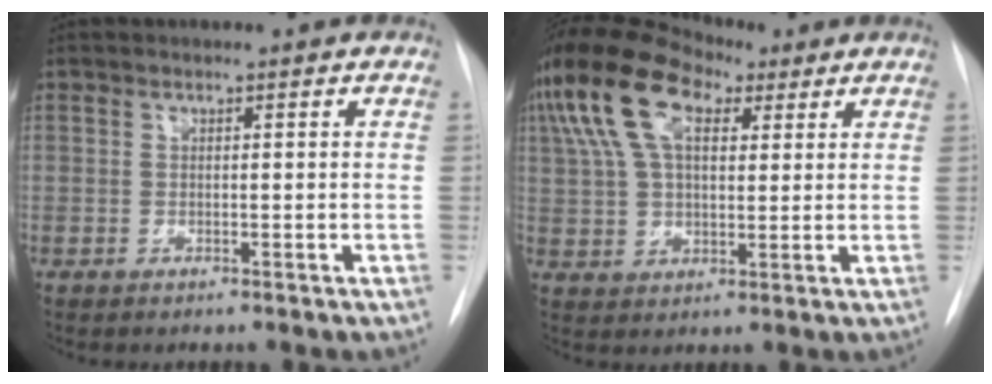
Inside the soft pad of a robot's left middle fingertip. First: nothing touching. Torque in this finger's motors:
{"motor_torque": [0.08, -0.19, 1.06, 0.21]}